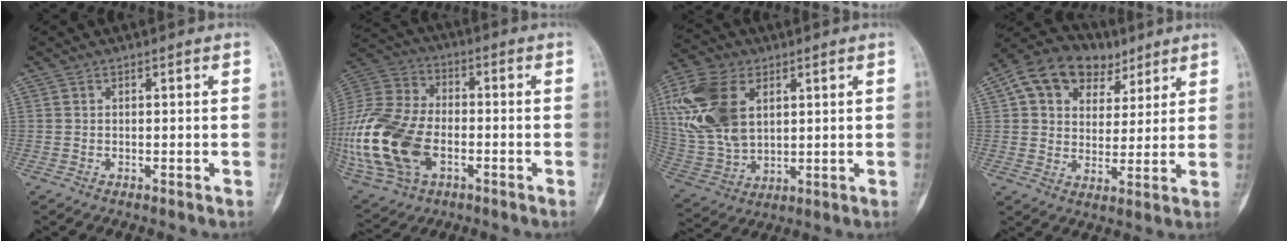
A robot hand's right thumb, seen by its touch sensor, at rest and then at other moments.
{"total": 27.4, "force": [-6.4, 17.6, 20.0], "torque": [-0.493, -0.007, -0.109]}
{"total": 18.8, "force": [5.5, 12.0, 13.4], "torque": [-0.284, -0.011, 0.110]}
{"total": 15.1, "force": [7.1, 10.9, 7.7], "torque": [-0.095, 0.003, 0.118]}